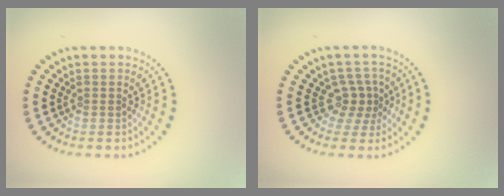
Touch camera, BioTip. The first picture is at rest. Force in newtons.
{"total": 2.6, "press": 1.8, "slide": 1.9}